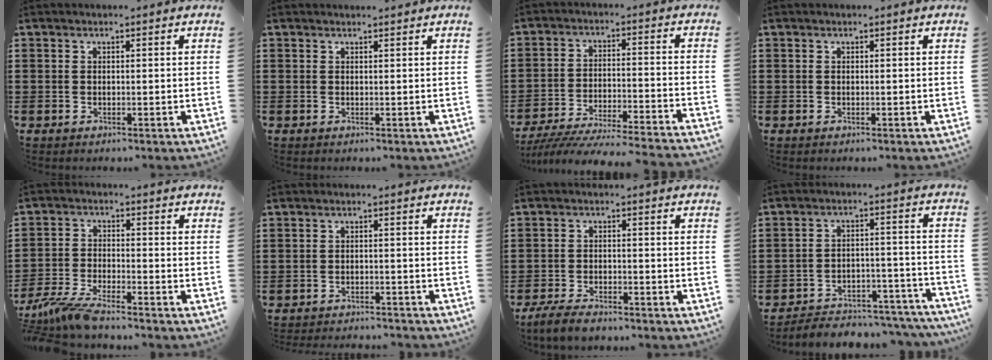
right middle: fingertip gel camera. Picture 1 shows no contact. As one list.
[{"total": 0.6, "force": [0.6, -0.2, 0.0], "torque": [0.005, -0.006, 0.012]}, {"total": 6.6, "force": [-6.4, -0.3, 1.7], "torque": [-0.040, -0.011, -0.130]}, {"total": 0.0}, {"total": 6.0, "force": [-5.5, 0.3, 2.3], "torque": [-0.070, -0.014, -0.113]}, {"total": 2.3, "force": [-2.3, 0.1, -0.1], "torque": [-0.005, -0.001, -0.050]}, {"total": 4.0, "force": [-3.5, 1.0, 1.5], "torque": [-0.041, -0.001, -0.073]}, {"total": 4.4, "force": [-4.3, 0.9, 0.6], "torque": [-0.015, 0.010, -0.090]}]